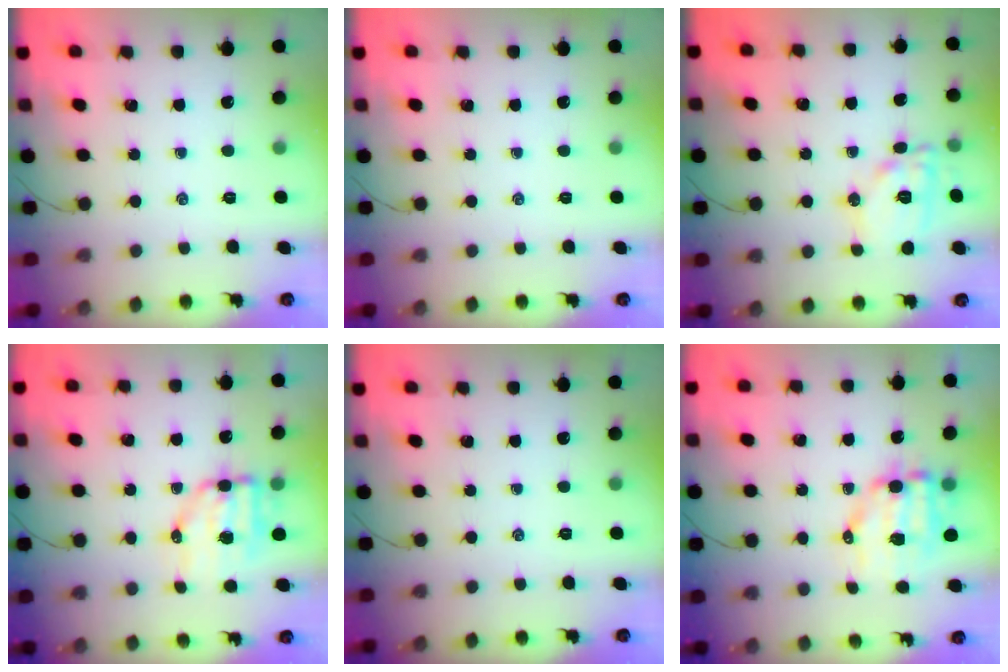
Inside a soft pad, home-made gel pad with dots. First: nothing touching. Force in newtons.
{"total": 0.0}
{"total": 11.8, "press": 11.8, "slide": 0.4}
{"total": 7.4, "press": 7.3, "slide": 1.7}
{"total": 0.0}
{"total": 9.0, "press": 8.7, "slide": 2.0}